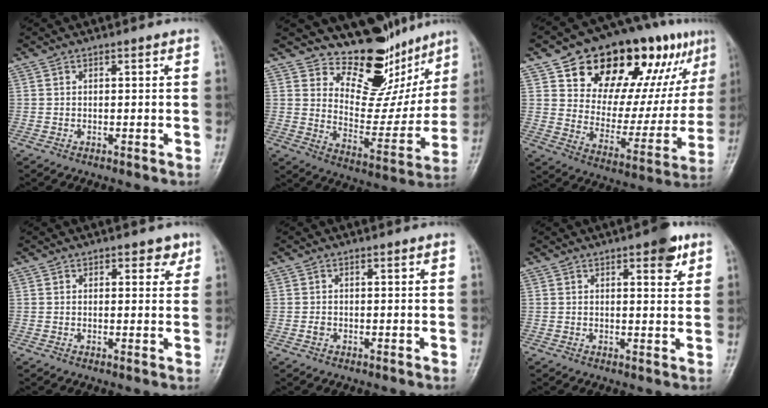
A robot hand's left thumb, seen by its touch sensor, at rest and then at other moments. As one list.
[{"total": 16.0, "force": [13.0, 7.8, 5.3], "torque": [-0.012, -0.101, 0.191]}, {"total": 27.0, "force": [14.4, 13.7, 18.3], "torque": [-0.216, -0.018, 0.230]}, {"total": 2.9, "force": [1.8, 1.9, 1.3], "torque": [0.008, -0.008, 0.021]}, {"total": 0.8, "force": [-0.1, 0.7, 0.4], "torque": [-0.004, 0.001, -0.002]}, {"total": 5.4, "force": [3.0, 2.1, 4.0], "torque": [-0.037, -0.012, 0.033]}]